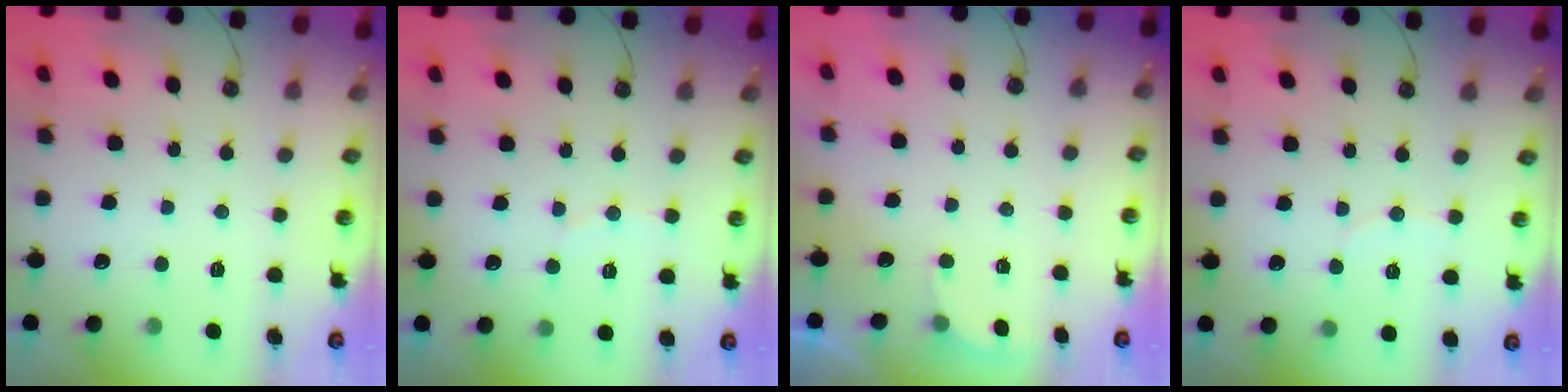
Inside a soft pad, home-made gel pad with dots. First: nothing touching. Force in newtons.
{"total": 4.2, "press": 3.9, "slide": 1.6}
{"total": 1.8, "press": 1.7, "slide": 0.8}
{"total": 3.1, "press": 3.1, "slide": 0.2}